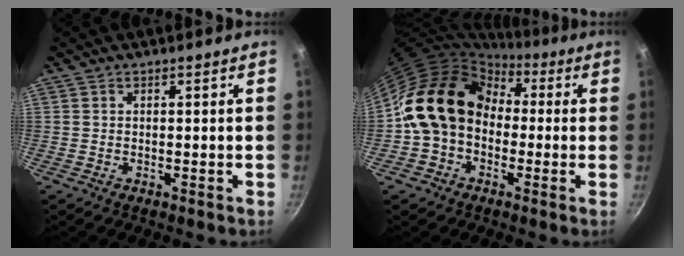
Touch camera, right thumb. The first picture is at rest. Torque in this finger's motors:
{"motor_torque": [2.50, 2.50, 1.18, -0.92, 0.27]}